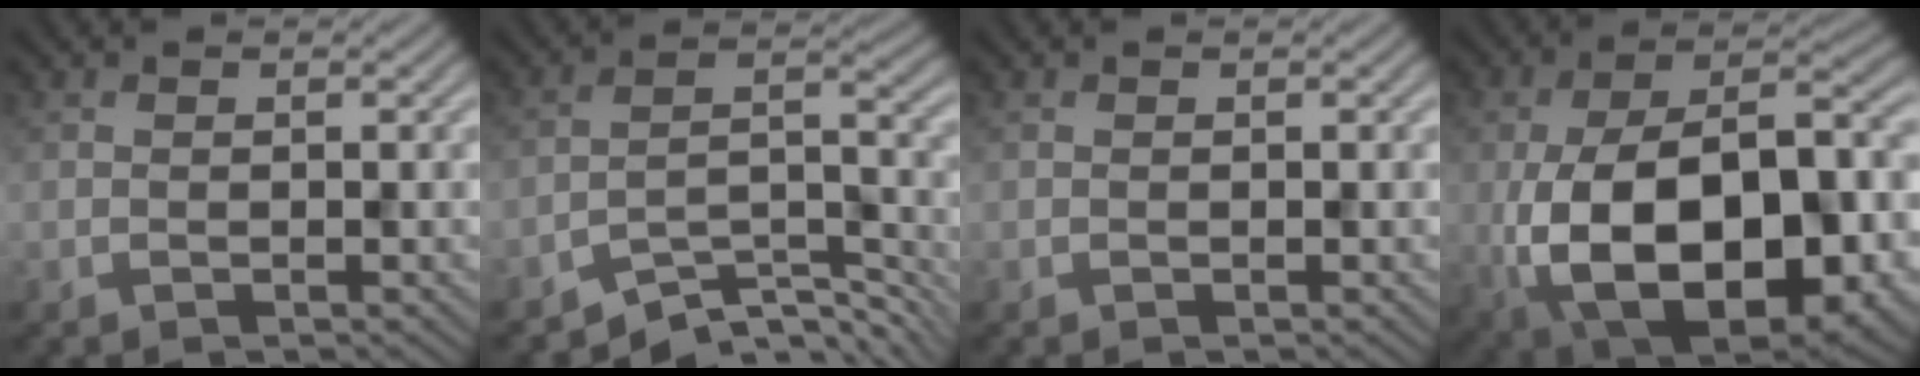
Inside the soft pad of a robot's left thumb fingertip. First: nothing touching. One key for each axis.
{"total": 8.1, "fx": -6.7, "fy": 2.3, "fz": 3.9, "tx": -0.060, "ty": 0.002, "tz": -0.123}
{"total": 0.0}
{"total": 18.9, "fx": -5.2, "fy": 9.8, "fz": 15.2, "tx": -0.262, "ty": -0.023, "tz": -0.065}